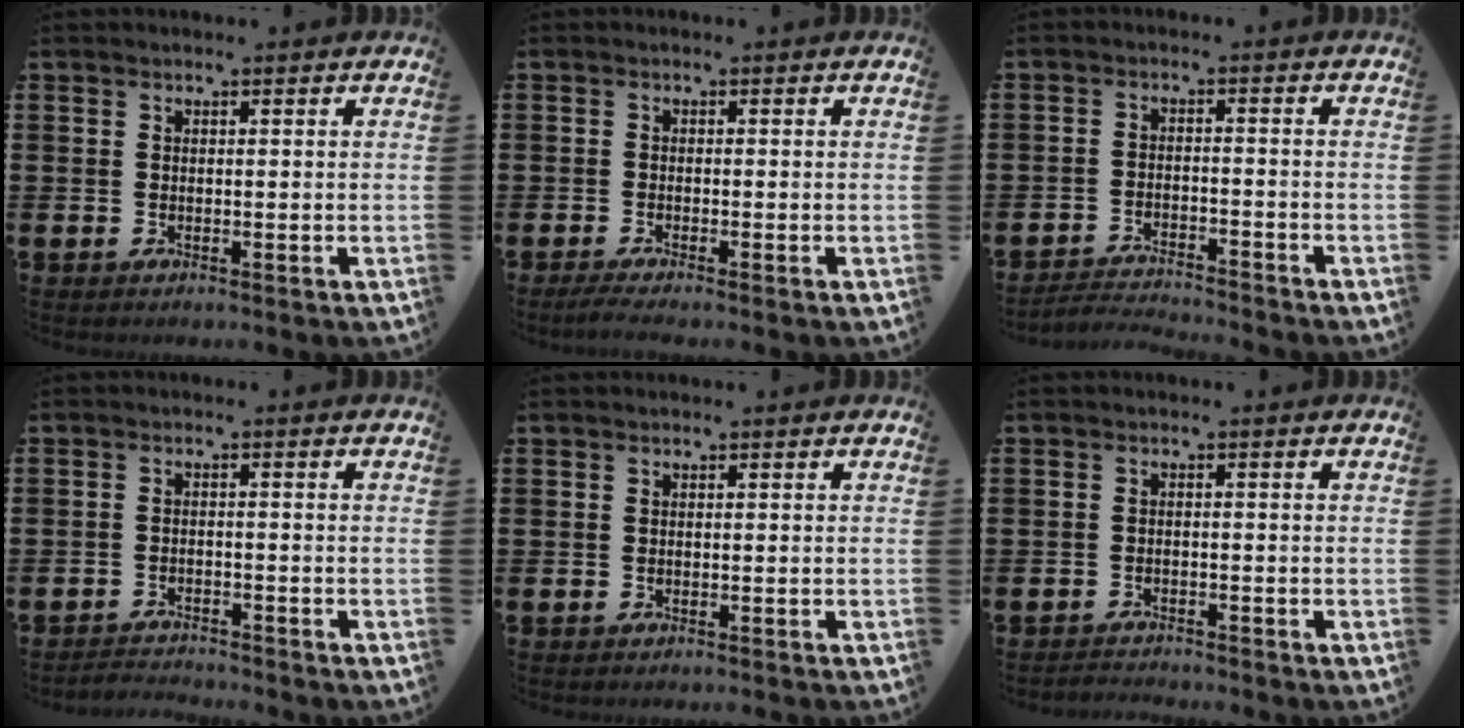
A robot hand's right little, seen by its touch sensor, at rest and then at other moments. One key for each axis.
{"total": 1.1, "fx": -0.7, "fy": 0.1, "fz": 0.9, "tx": -0.015, "ty": -0.002, "tz": -0.014}
{"total": 2.7, "fx": -2.7, "fy": -0.1, "fz": 0.1, "tx": -0.005, "ty": 0.002, "tz": -0.058}
{"total": 2.0, "fx": -2.0, "fy": 0.0, "fz": -0.2, "tx": -0.003, "ty": 0.003, "tz": -0.045}
{"total": 0.0}
{"total": 1.4, "fx": -1.4, "fy": -0.1, "fz": -0.1, "tx": -0.002, "ty": 0.003, "tz": -0.029}